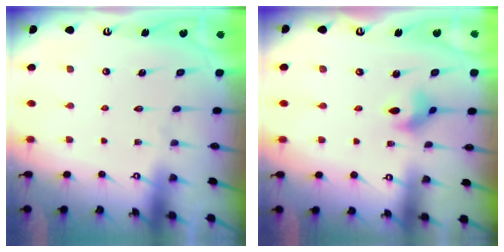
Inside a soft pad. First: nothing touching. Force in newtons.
{"total": 4.3, "press": 4.2, "slide": 0.6}